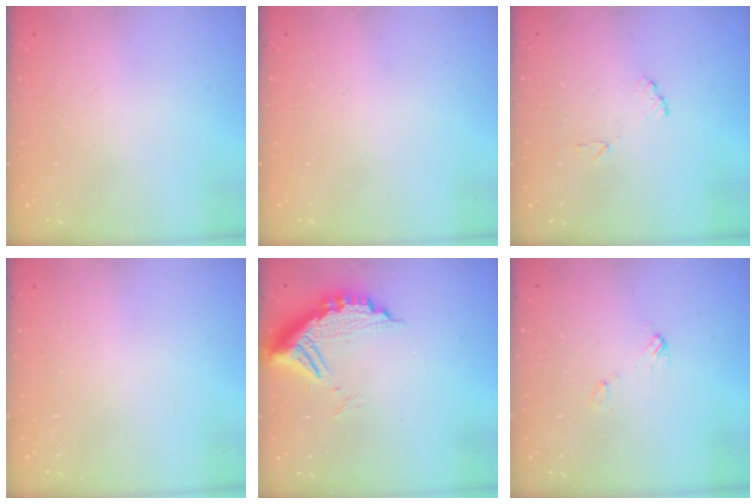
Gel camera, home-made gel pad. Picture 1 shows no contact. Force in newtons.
{"total": 0.0}
{"total": 7.0, "press": 7.0, "slide": 0.6}
{"total": 0.0}
{"total": 11.1, "press": 11.1, "slide": 0.8}
{"total": 4.0, "press": 4.0, "slide": 0.3}